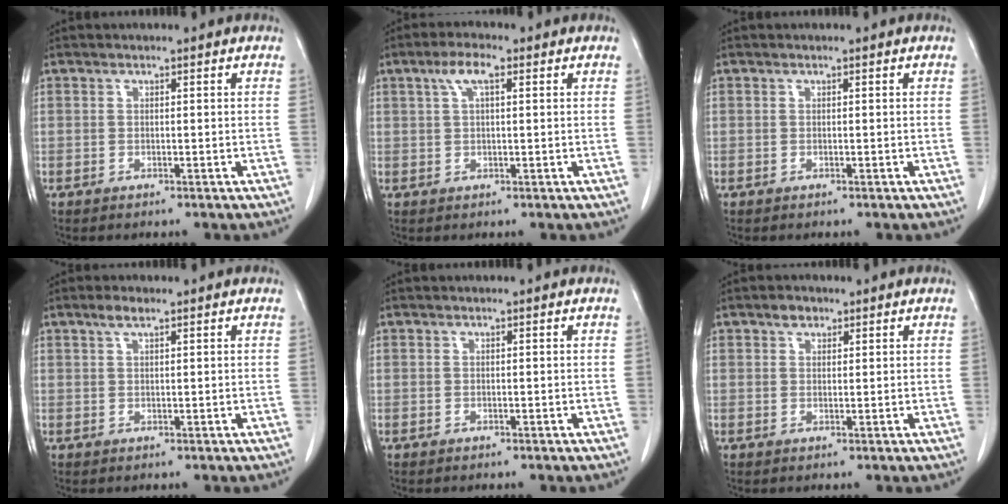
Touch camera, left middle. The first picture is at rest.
{"total": 3.9, "force": [1.7, 0.9, 3.3], "torque": [-0.072, 0.013, 0.036]}
{"total": 0.0}
{"total": 2.0, "force": [1.4, 0.4, 1.4], "torque": [-0.033, 0.005, 0.028]}
{"total": 0.0}
{"total": 1.9, "force": [1.3, 1.2, 0.8], "torque": [-0.015, 0.004, 0.020]}